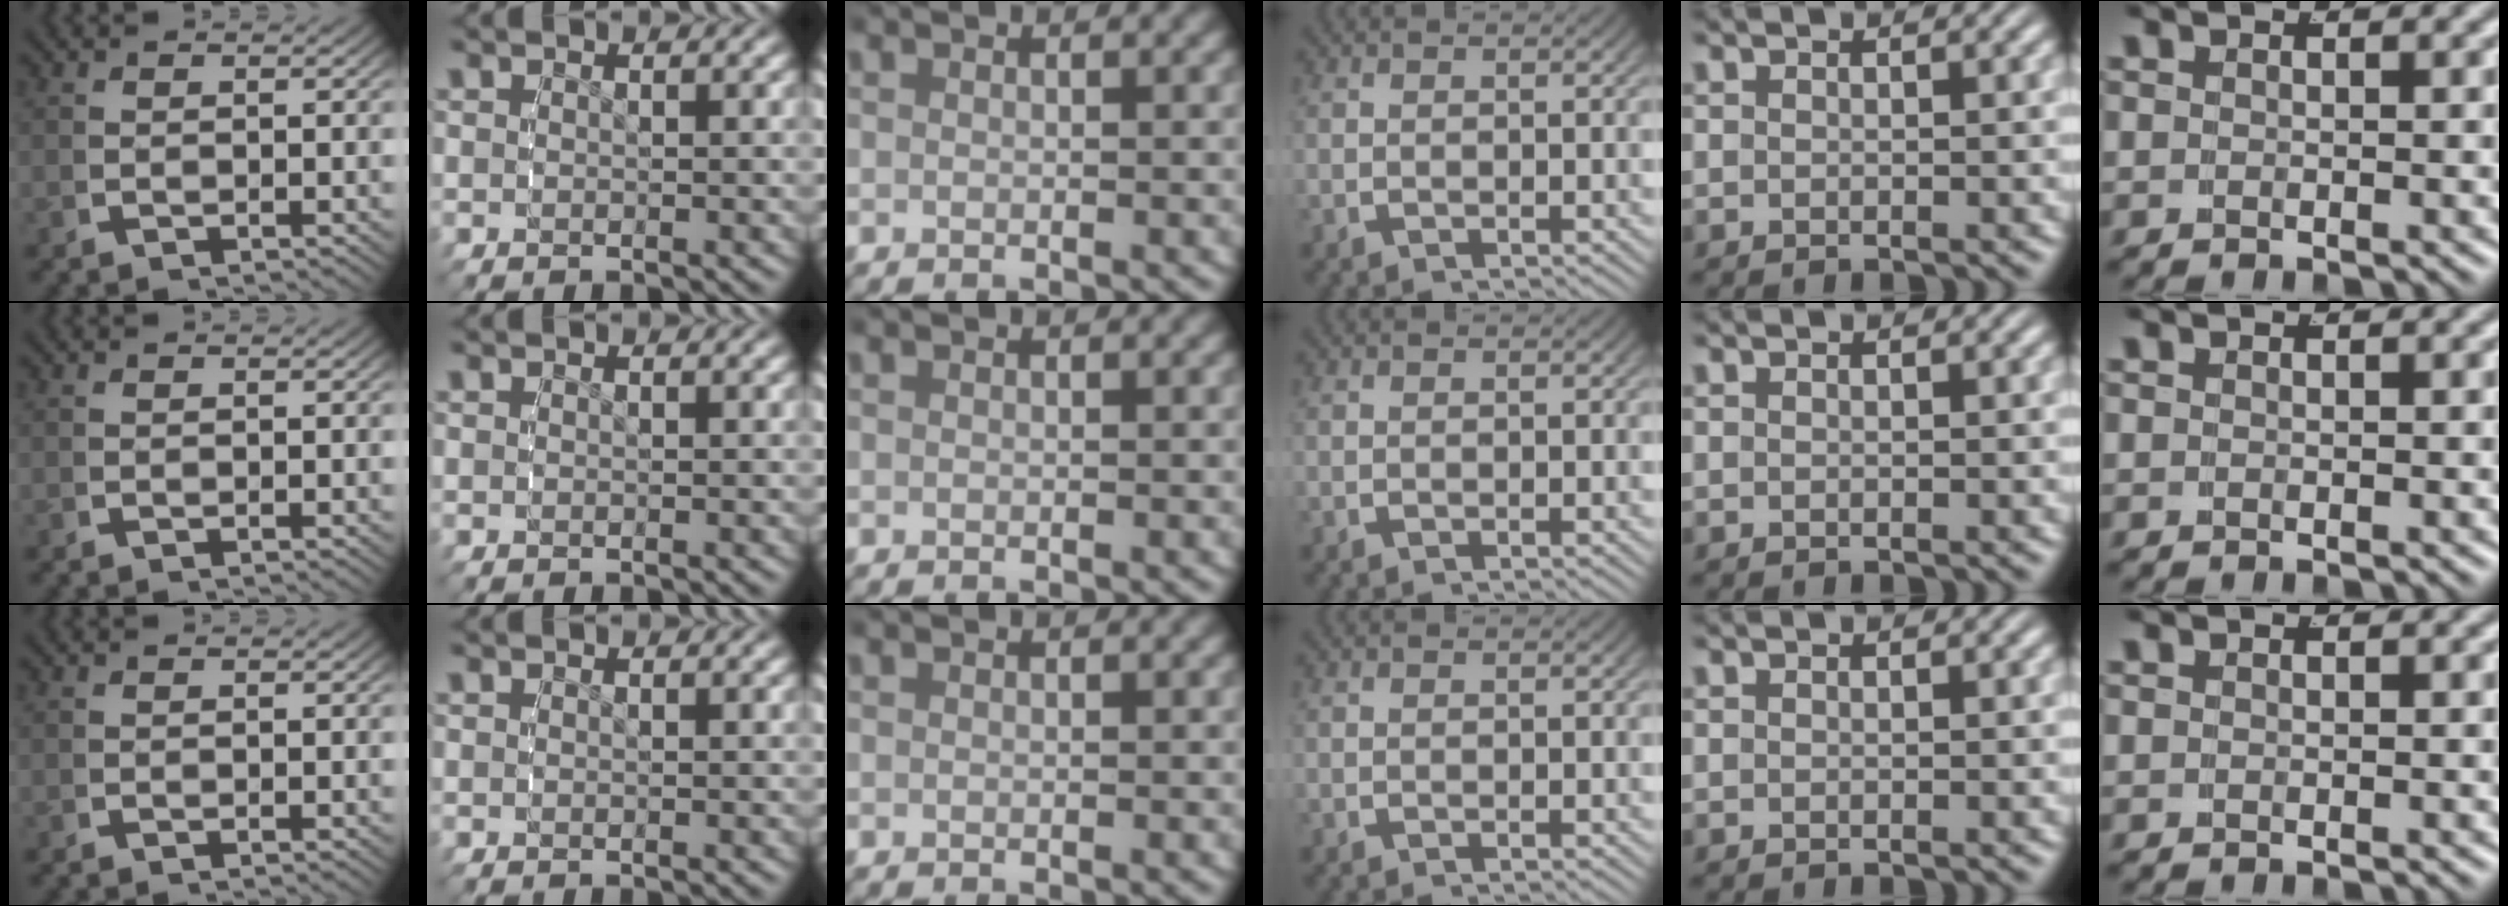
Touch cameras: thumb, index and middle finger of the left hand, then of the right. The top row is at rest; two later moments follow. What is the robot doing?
{"motion": "reach", "object": "photo album"}